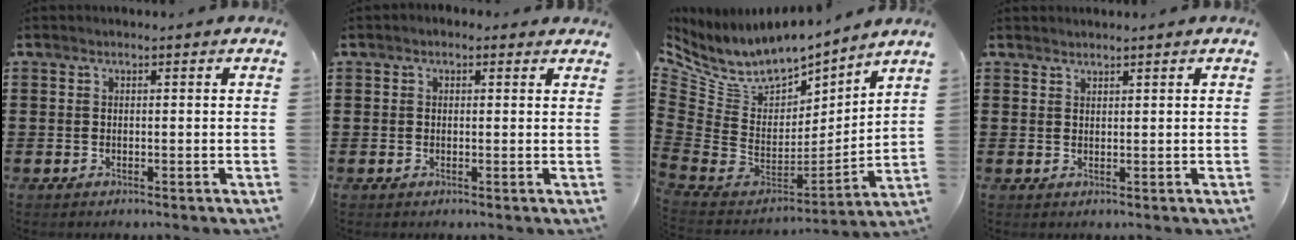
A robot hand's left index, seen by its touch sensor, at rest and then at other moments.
{"total": 1.0, "force": [0.3, 0.7, 0.5], "torque": [-0.012, 0.007, 0.005]}
{"total": 7.2, "force": [5.9, 3.4, 2.3], "torque": [-0.082, -0.053, 0.106]}
{"total": 1.2, "force": [1.2, 0.0, 0.0], "torque": [-0.003, -0.002, 0.025]}